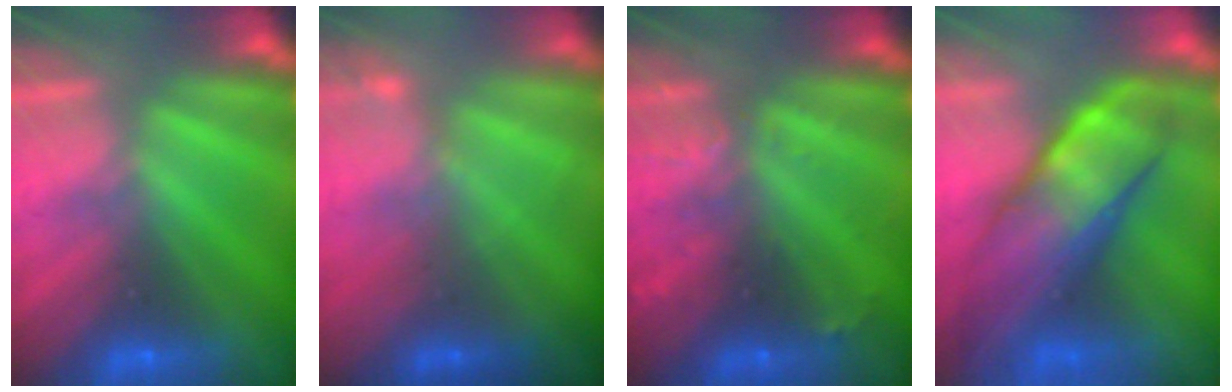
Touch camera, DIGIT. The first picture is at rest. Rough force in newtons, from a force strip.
{"total": 2.2}
{"total": 3.1}
{"total": 7.5}